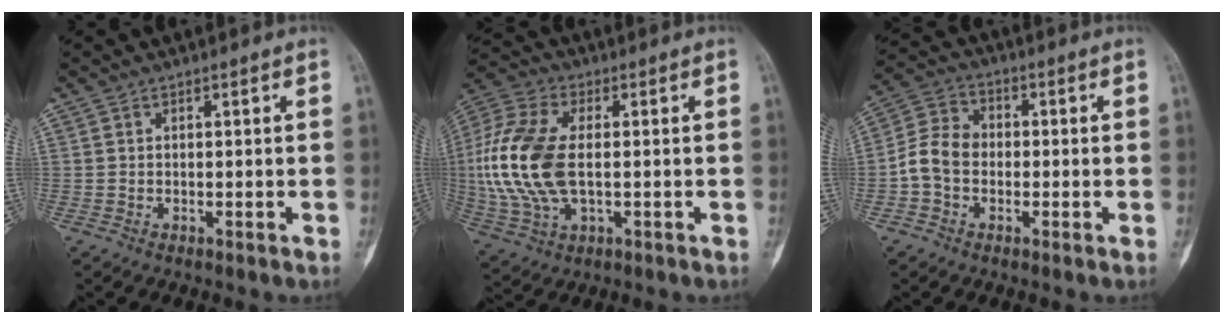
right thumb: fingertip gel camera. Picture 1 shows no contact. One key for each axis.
{"total": 17.6, "fx": -0.2, "fy": 9.7, "fz": 14.7, "tx": -0.337, "ty": 0.005, "tz": -0.001}
{"total": 7.5, "fx": -1.4, "fy": 5.9, "fz": 4.4, "tx": -0.074, "ty": 0.029, "tz": -0.040}